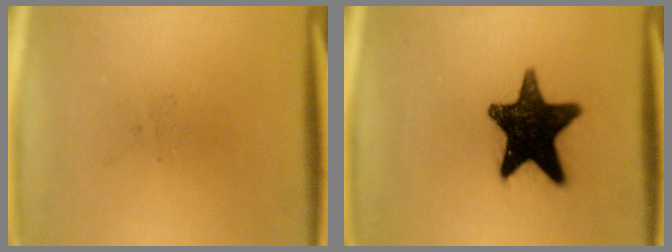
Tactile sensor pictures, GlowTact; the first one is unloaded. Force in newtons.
{"total": 16.8}